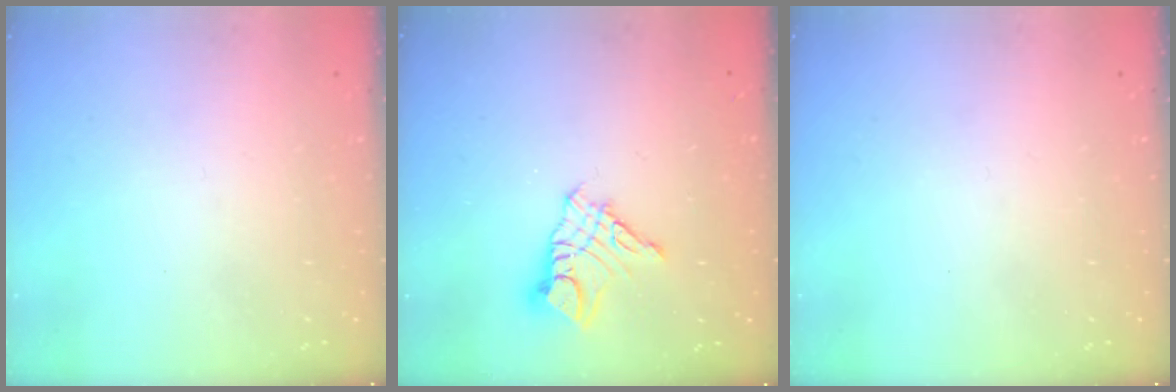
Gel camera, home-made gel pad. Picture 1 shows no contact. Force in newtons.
{"total": 9.5, "press": 9.5, "slide": 0.7}
{"total": 0.0}